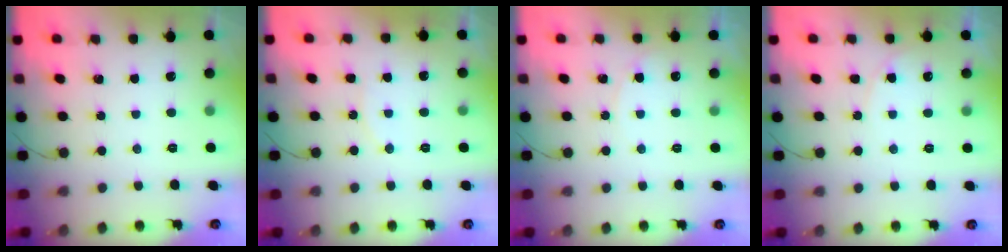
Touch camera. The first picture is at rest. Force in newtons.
{"total": 5.0, "press": 5.0, "slide": 0.6}
{"total": 3.3, "press": 3.3, "slide": 0.3}
{"total": 5.5, "press": 5.5, "slide": 0.5}